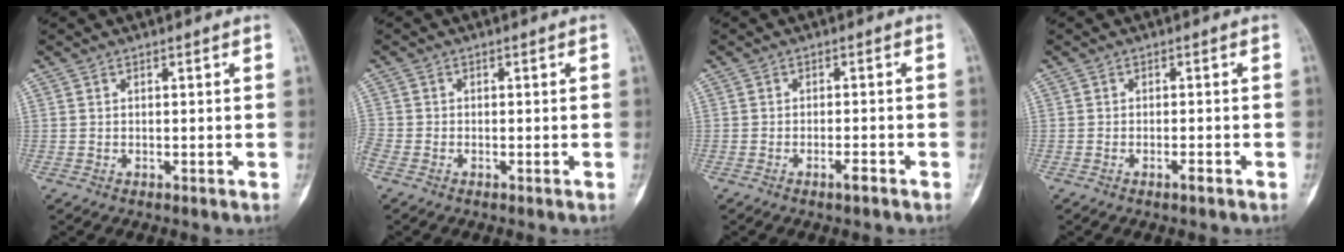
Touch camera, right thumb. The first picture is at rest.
{"total": 2.3, "force": [-1.4, 1.0, 1.5], "torque": [-0.049, -0.005, -0.036]}
{"total": 2.0, "force": [-1.3, 0.4, 1.5], "torque": [-0.030, 0.005, -0.024]}
{"total": 1.4, "force": [-0.9, 0.3, 1.1], "torque": [-0.022, 0.004, -0.015]}